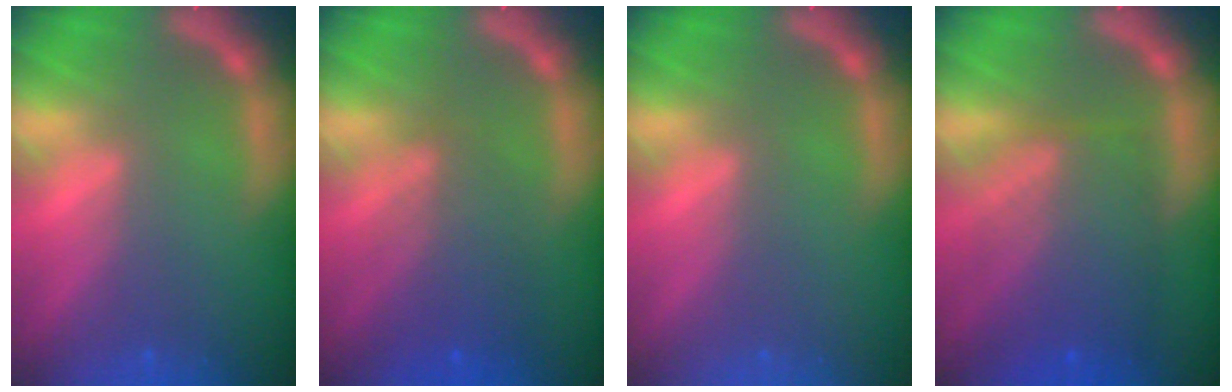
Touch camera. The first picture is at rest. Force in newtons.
{"total": 4.5}
{"total": 0.0}
{"total": 8.0}